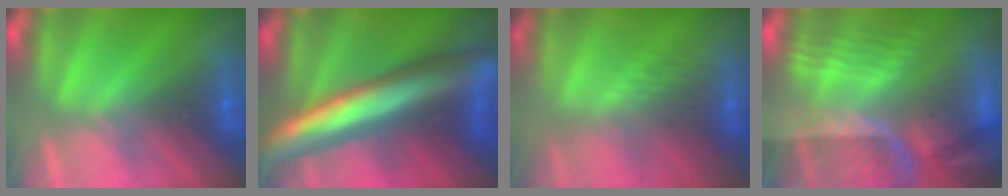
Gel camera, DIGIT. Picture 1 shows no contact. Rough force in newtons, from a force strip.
{"total": 8.4}
{"total": 2.4}
{"total": 7.5}